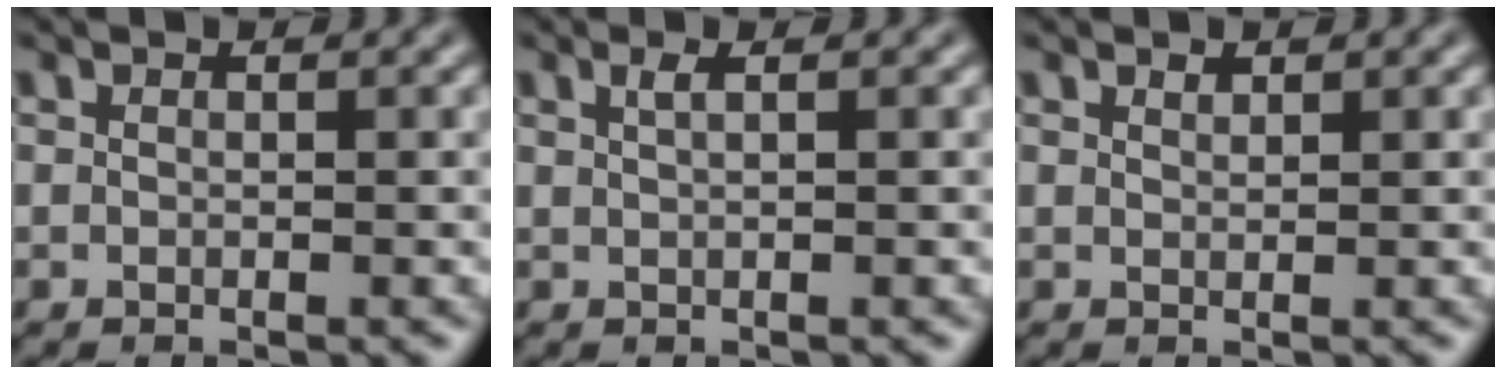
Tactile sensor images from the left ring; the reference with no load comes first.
{"total": 1.1, "force": [0.5, 0.3, 0.9], "torque": [-0.015, 0.002, 0.009]}
{"total": 0.6, "force": [0.5, 0.2, 0.2], "torque": [-0.005, -0.003, 0.012]}